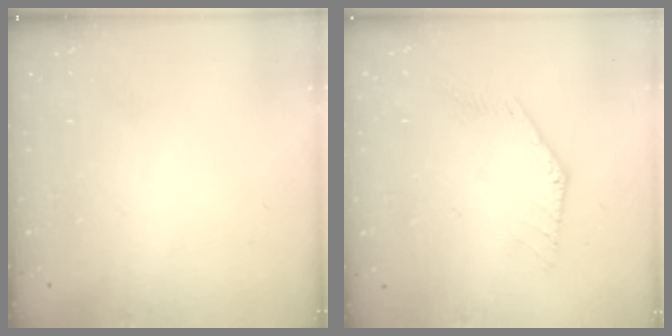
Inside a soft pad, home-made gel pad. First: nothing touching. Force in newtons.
{"total": 0.0}